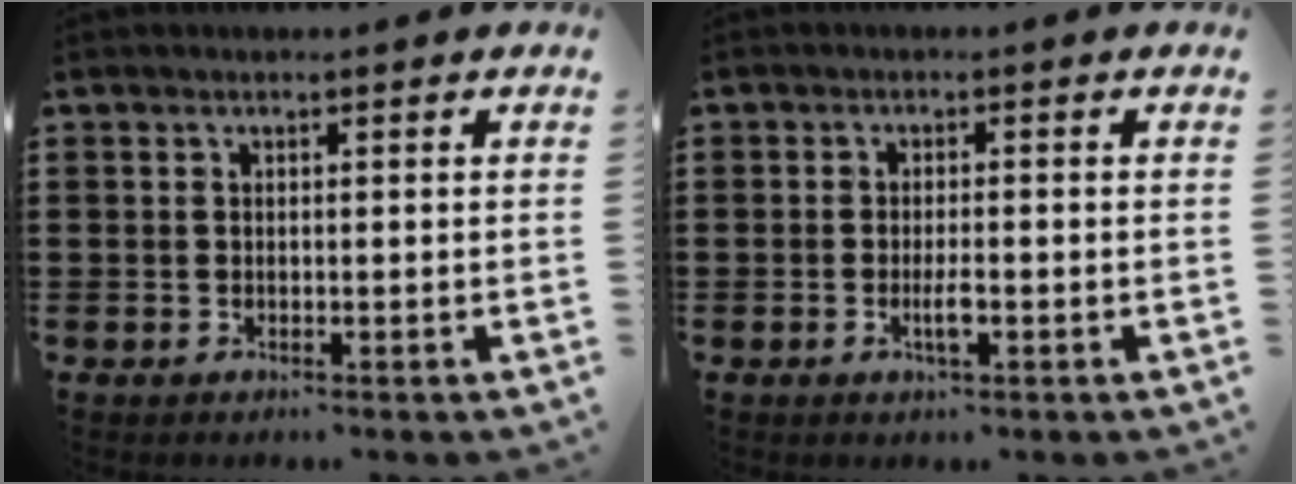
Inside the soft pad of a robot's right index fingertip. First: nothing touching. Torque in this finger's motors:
{"motor_torque": [0.13, 0.35, 0.25, 0.06]}